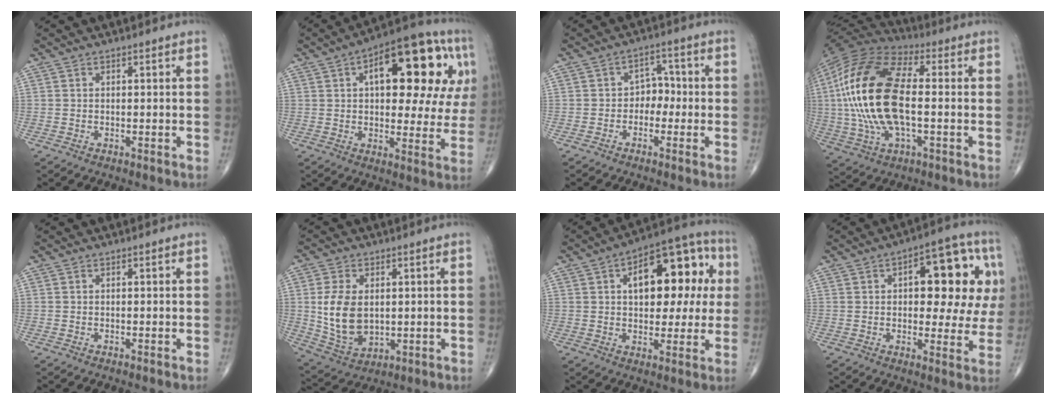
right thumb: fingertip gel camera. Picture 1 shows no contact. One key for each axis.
{"total": 22.5, "fx": 7.2, "fy": 10.0, "fz": 18.8, "tx": -0.219, "ty": 0.018, "tz": 0.093}
{"total": 4.5, "fx": -1.3, "fy": 3.5, "fz": 2.5, "tx": -0.008, "ty": 0.024, "tz": -0.035}
{"total": 23.5, "fx": -0.1, "fy": 10.7, "fz": 21.0, "tx": -0.448, "ty": 0.013, "tz": -0.006}
{"total": 0.0}
{"total": 11.5, "fx": 0.9, "fy": 7.5, "fz": 8.7, "tx": -0.158, "ty": -0.014, "tz": 0.034}
{"total": 19.6, "fx": 3.9, "fy": 10.2, "fz": 16.2, "tx": -0.182, "ty": 0.033, "tz": 0.048}
{"total": 16.6, "fx": 4.1, "fy": 7.7, "fz": 14.1, "tx": -0.138, "ty": 0.012, "tz": 0.047}